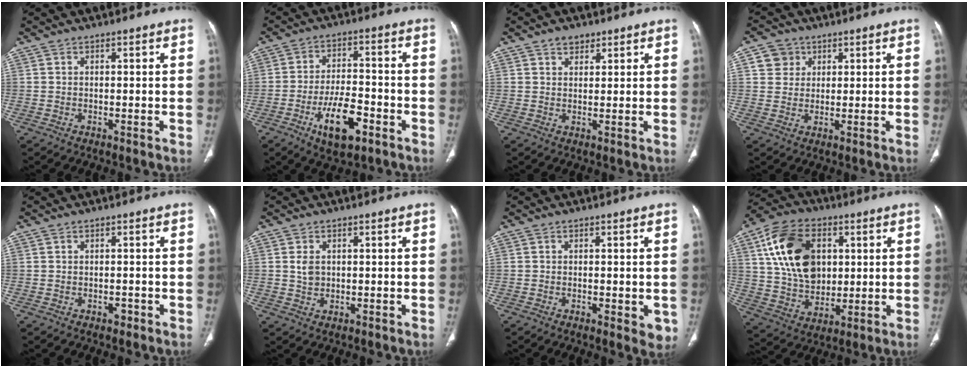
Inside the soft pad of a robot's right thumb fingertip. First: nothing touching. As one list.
[{"total": 10.9, "force": [-5.2, 4.7, 8.4], "torque": [-0.144, 0.023, -0.083]}, {"total": 2.7, "force": [1.8, 1.7, 1.1], "torque": [-0.003, -0.010, 0.028]}, {"total": 4.6, "force": [1.8, 4.2, 0.7], "torque": [0.009, -0.003, 0.030]}, {"total": 1.0, "force": [-0.6, 0.7, 0.4], "torque": [0.000, 0.002, -0.009]}, {"total": 2.4, "force": [0.4, 1.8, 1.5], "torque": [-0.023, -0.004, 0.012]}, {"total": 4.3, "force": [-0.9, 1.9, 3.8], "torque": [-0.035, -0.008, -0.010]}, {"total": 17.4, "force": [4.6, 11.9, 11.8], "torque": [-0.184, -0.004, 0.086]}]